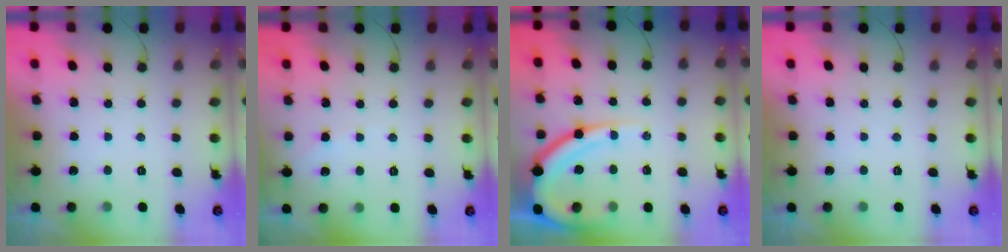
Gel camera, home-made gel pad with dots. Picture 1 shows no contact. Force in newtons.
{"total": 2.3, "press": 2.3, "slide": 0.3}
{"total": 15.8, "press": 15.7, "slide": 1.8}
{"total": 0.0}